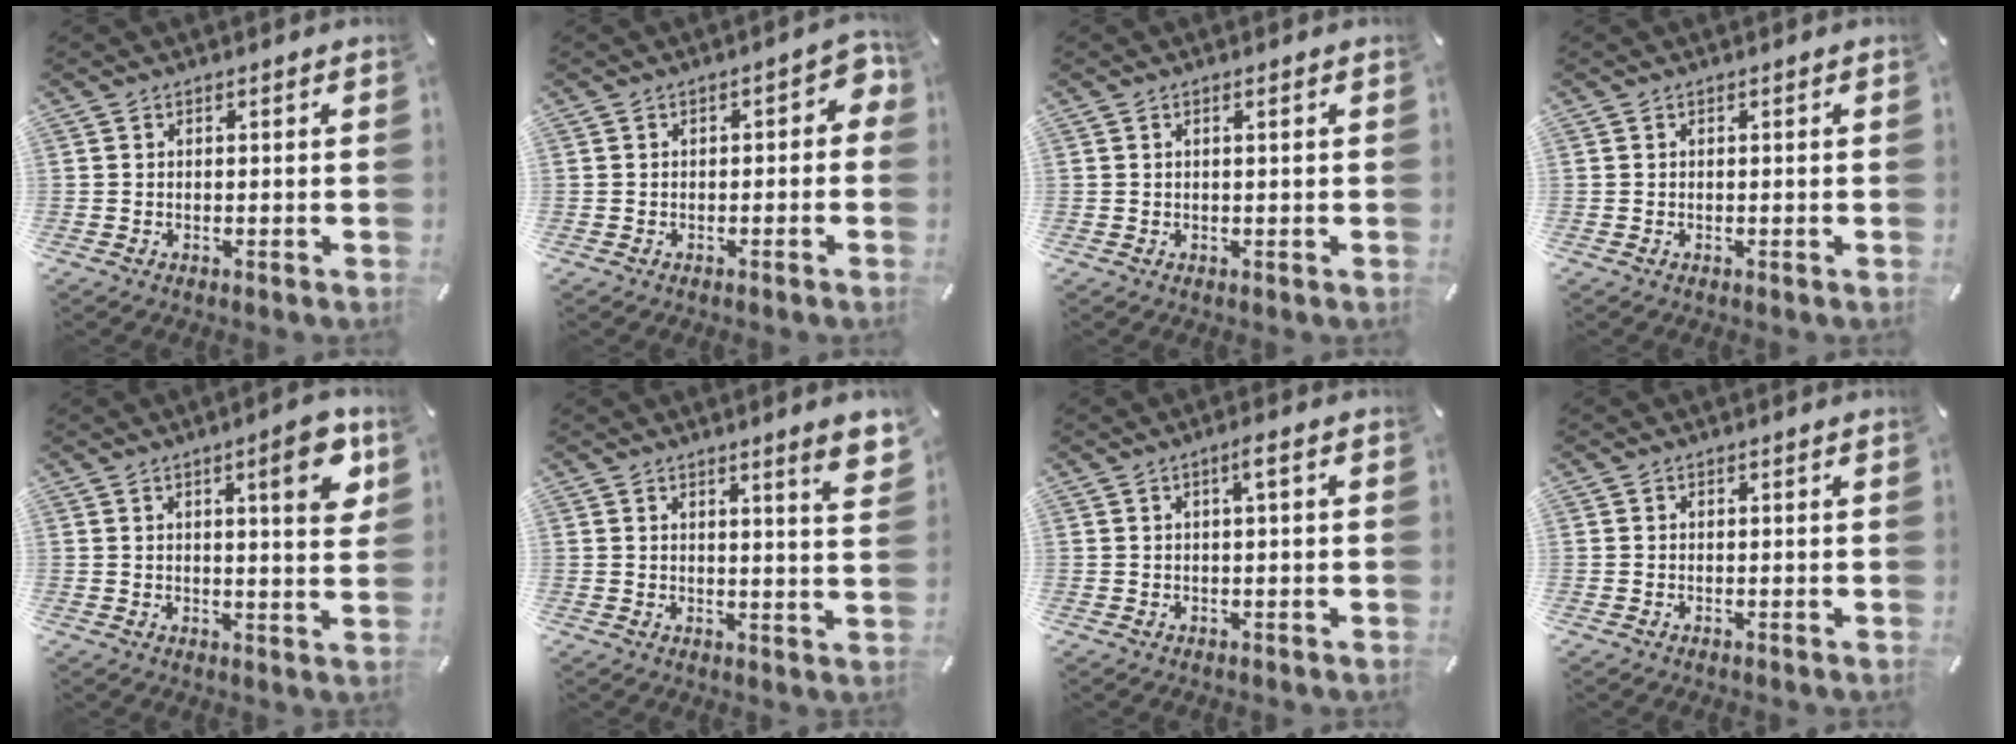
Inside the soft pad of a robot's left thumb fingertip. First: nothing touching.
{"total": 4.3, "force": [-0.8, 2.4, 3.5], "torque": [-0.048, 0.010, -0.018]}
{"total": 1.3, "force": [0.2, 0.1, 1.2], "torque": [-0.023, -0.002, 0.003]}
{"total": 0.0}
{"total": 10.2, "force": [4.1, 2.2, 9.0], "torque": [-0.111, -0.020, 0.054]}
{"total": 6.1, "force": [3.7, 0.3, 4.9], "torque": [-0.076, -0.024, 0.057]}
{"total": 2.9, "force": [0.6, 0.3, 2.8], "torque": [-0.054, 0.003, 0.008]}
{"total": 0.0}